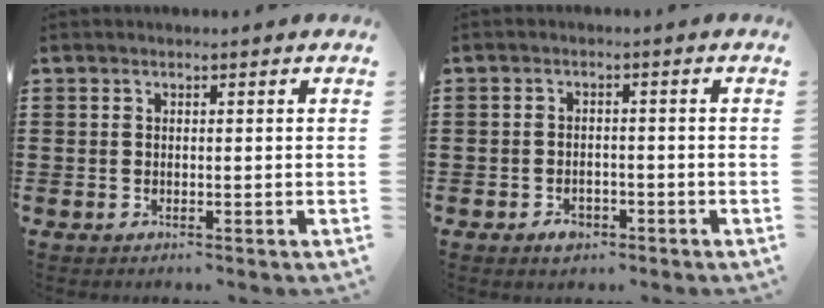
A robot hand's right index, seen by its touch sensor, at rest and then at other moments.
{"total": 2.1, "force": [-1.5, 1.2, 0.9], "torque": [-0.019, 0.001, -0.031]}